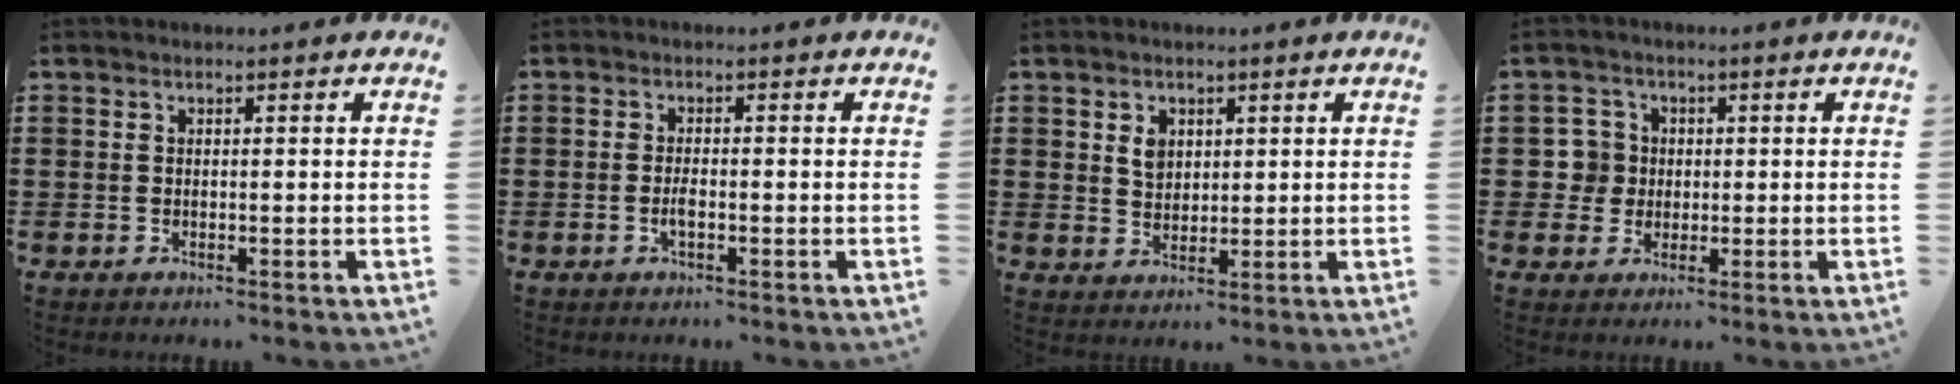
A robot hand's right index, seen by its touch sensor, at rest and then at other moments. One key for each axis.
{"total": 2.0, "fx": -0.7, "fy": 0.6, "fz": 1.7, "tx": -0.034, "ty": 0.000, "tz": -0.012}
{"total": 3.0, "fx": 1.3, "fy": 2.2, "fz": 1.6, "tx": -0.032, "ty": 0.004, "tz": 0.021}
{"total": 4.4, "fx": 0.0, "fy": 4.3, "fz": 1.1, "tx": -0.039, "ty": 0.013, "tz": -0.001}